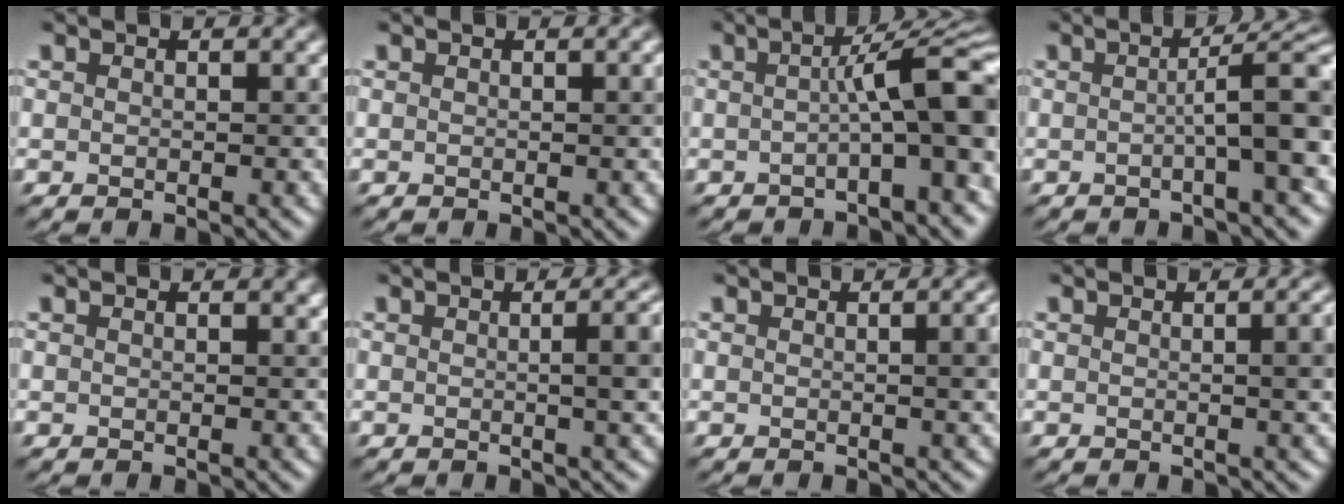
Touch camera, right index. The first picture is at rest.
{"total": 1.6, "force": [0.2, 0.6, 1.5], "torque": [-0.008, 0.010, -0.003]}
{"total": 8.0, "force": [-0.3, 1.4, 7.9], "torque": [-0.096, 0.027, -0.010]}
{"total": 6.3, "force": [-0.1, 0.9, 6.2], "torque": [-0.079, 0.013, -0.004]}
{"total": 0.0}
{"total": 5.2, "force": [0.3, 1.7, 4.9], "torque": [-0.034, 0.019, 0.003]}
{"total": 3.7, "force": [0.3, 1.3, 3.4], "torque": [-0.019, 0.020, 0.001]}
{"total": 4.3, "force": [0.3, 1.6, 4.0], "torque": [-0.023, 0.020, 0.003]}